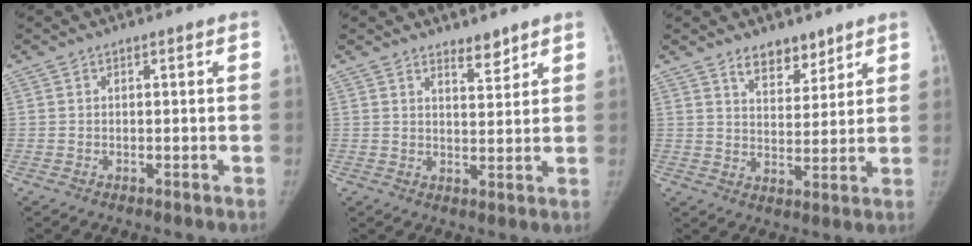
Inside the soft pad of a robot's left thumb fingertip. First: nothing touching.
{"total": 3.4, "force": [2.9, 1.0, 1.4], "torque": [-0.010, -0.027, 0.047]}
{"total": 6.6, "force": [5.0, 3.3, 2.9], "torque": [-0.017, -0.038, 0.086]}